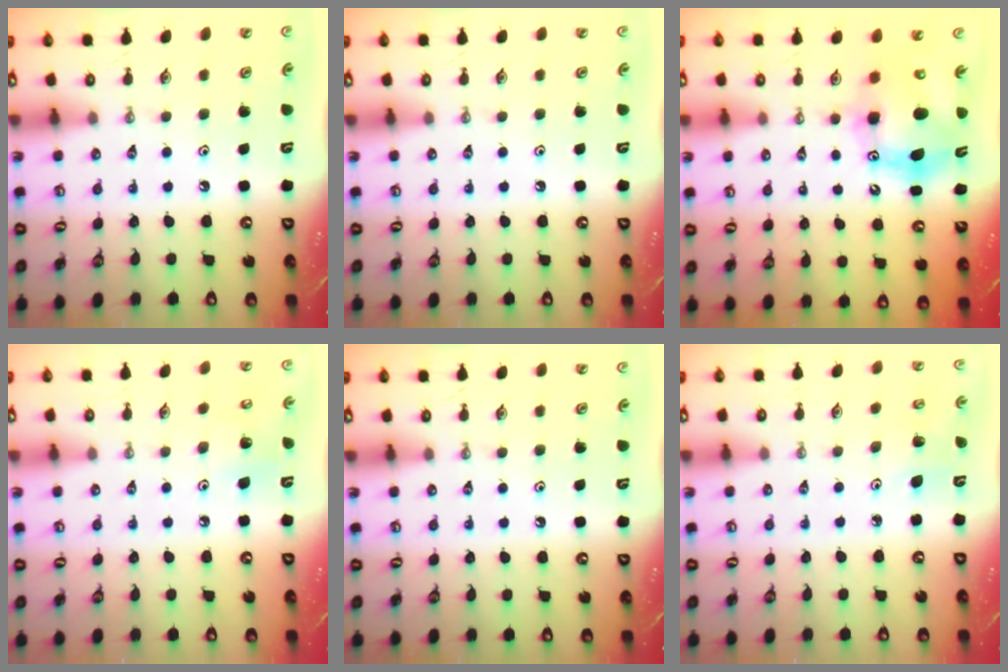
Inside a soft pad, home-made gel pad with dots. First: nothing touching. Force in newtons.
{"total": 0.0}
{"total": 11.6, "press": 11.3, "slide": 2.7}
{"total": 6.1, "press": 6.1, "slide": 0.8}
{"total": 0.0}
{"total": 4.9, "press": 4.8, "slide": 0.9}